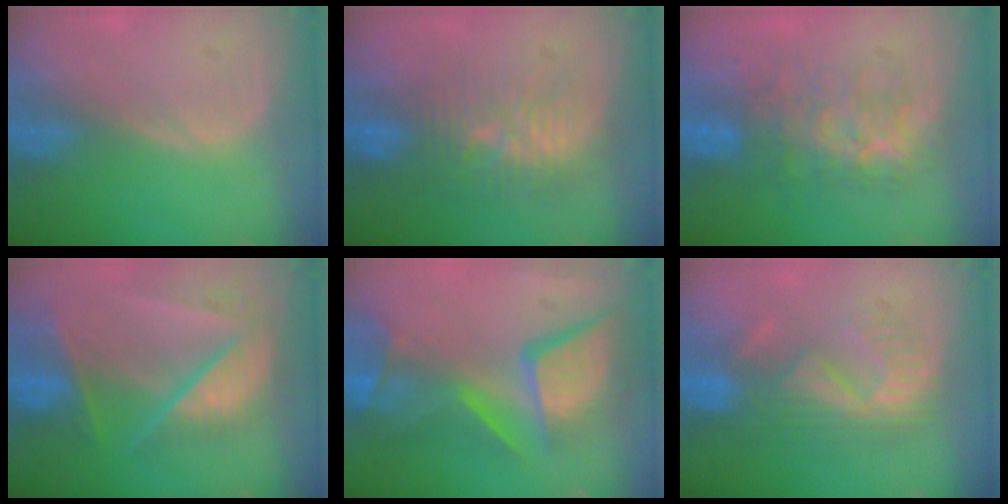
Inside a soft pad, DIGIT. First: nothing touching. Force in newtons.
{"total": 9.3, "press": 8.9, "slide": 2.5}
{"total": 7.8, "press": 7.7, "slide": 1.5}
{"total": 9.9, "press": 8.5, "slide": 5.1}
{"total": 13.1, "press": 10.8, "slide": 7.5}
{"total": 8.7, "press": 8.2, "slide": 3.0}